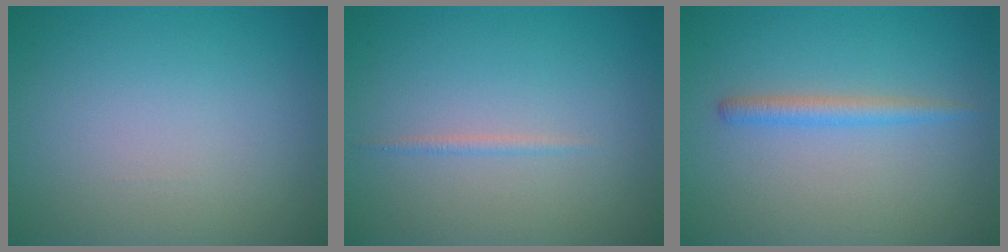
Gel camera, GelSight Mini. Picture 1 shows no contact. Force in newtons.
{"total": 0.7, "press": 0.7, "slide": 0.1}
{"total": 1.7, "press": 1.7, "slide": 0.2}